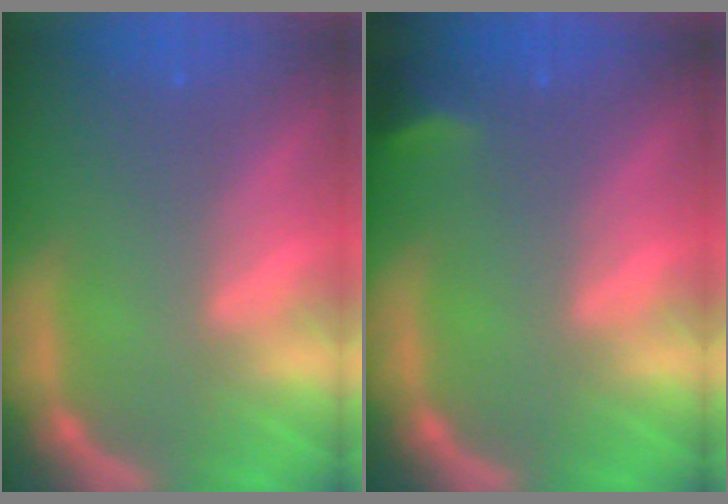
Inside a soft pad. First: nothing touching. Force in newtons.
{"total": 1.9}